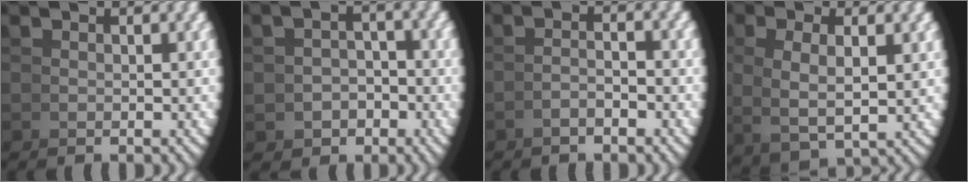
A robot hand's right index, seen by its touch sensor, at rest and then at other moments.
{"total": 4.5, "force": [-2.2, 3.6, 1.3], "torque": [-0.008, -0.015, -0.036]}
{"total": 1.6, "force": [-1.3, -0.4, 0.7], "torque": [0.008, 0.008, -0.029]}
{"total": 4.0, "force": [1.1, 1.8, 3.4], "torque": [-0.069, 0.003, 0.031]}